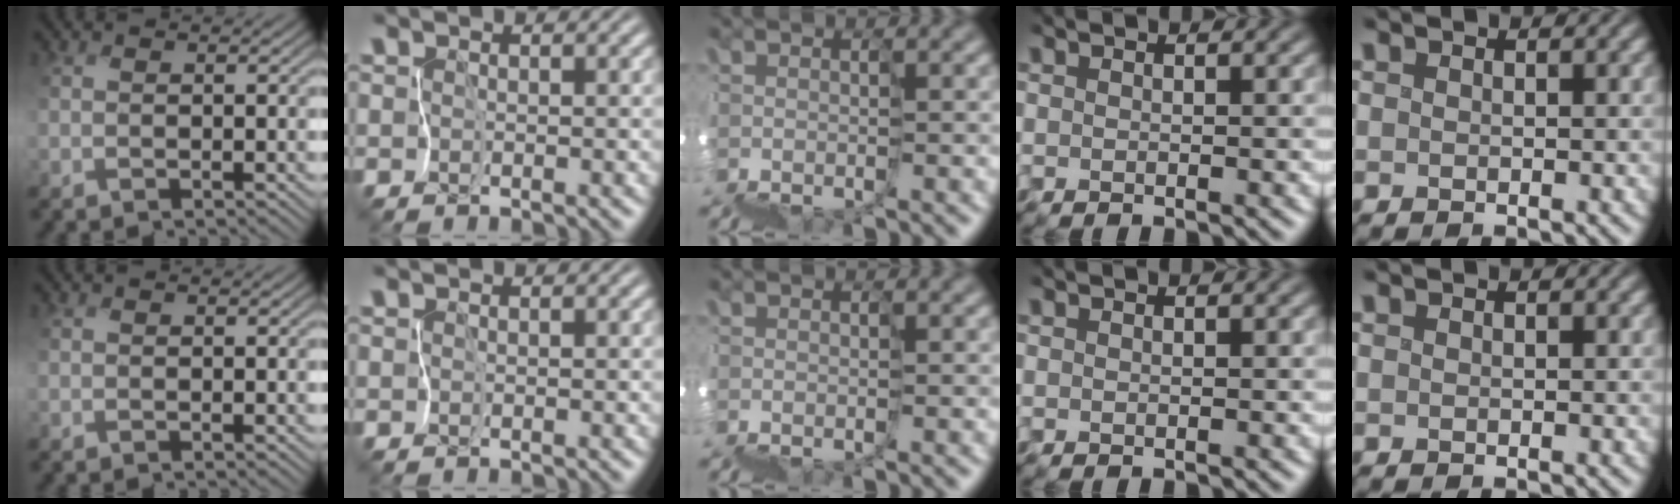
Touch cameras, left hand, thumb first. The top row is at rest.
{}